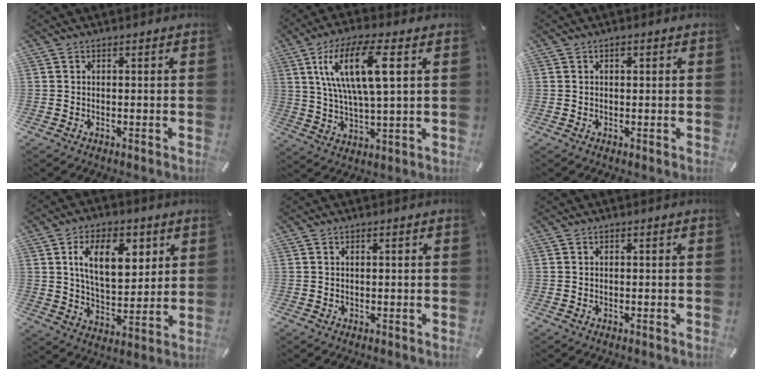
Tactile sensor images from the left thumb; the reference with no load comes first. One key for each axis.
{"total": 15.4, "fx": 5.7, "fy": 4.7, "fz": 13.5, "tx": -0.292, "ty": 0.004, "tz": 0.090}
{"total": 1.0, "fx": 0.3, "fy": 0.6, "fz": 0.8, "tx": -0.016, "ty": 0.003, "tz": 0.005}
{"total": 13.7, "fx": 5.4, "fy": 8.0, "fz": 9.8, "tx": -0.152, "ty": -0.001, "tz": 0.091}
{"total": 0.7, "fx": 0.3, "fy": 0.1, "fz": 0.6, "tx": -0.011, "ty": 0.001, "tz": 0.004}
{"total": 0.0}